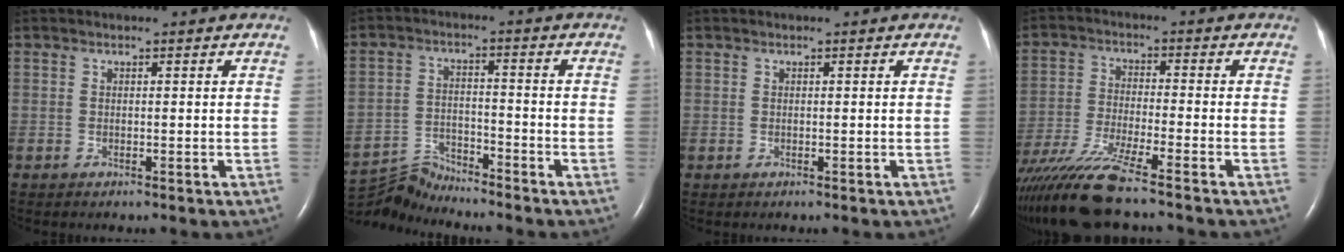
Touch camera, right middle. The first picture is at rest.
{"total": 6.3, "force": [-6.2, -0.5, -1.0], "torque": [0.007, -0.003, -0.113]}
{"total": 0.0}
{"total": 11.6, "force": [-9.7, -1.0, 6.3], "torque": [-0.121, -0.033, -0.174]}